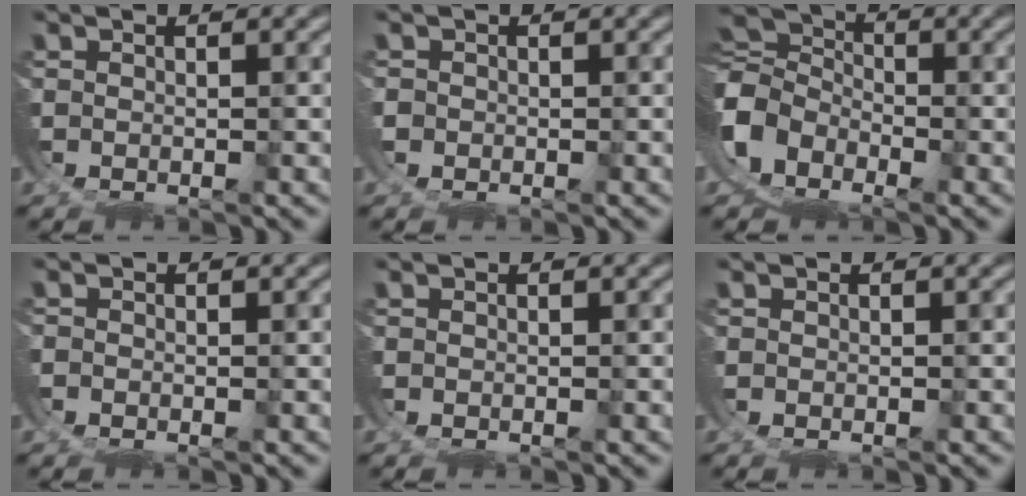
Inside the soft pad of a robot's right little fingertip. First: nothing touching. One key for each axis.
{"total": 1.0, "fx": -0.4, "fy": 0.9, "fz": -0.1, "tx": -0.009, "ty": -0.008, "tz": -0.007}
{"total": 13.7, "fx": -2.0, "fy": 12.6, "fz": 5.2, "tx": -0.170, "ty": -0.033, "tz": -0.046}
{"total": 0.8, "fx": -0.5, "fy": 0.6, "fz": 0.1, "tx": -0.007, "ty": -0.004, "tz": -0.011}
{"total": 0.0}
{"total": 0.0}